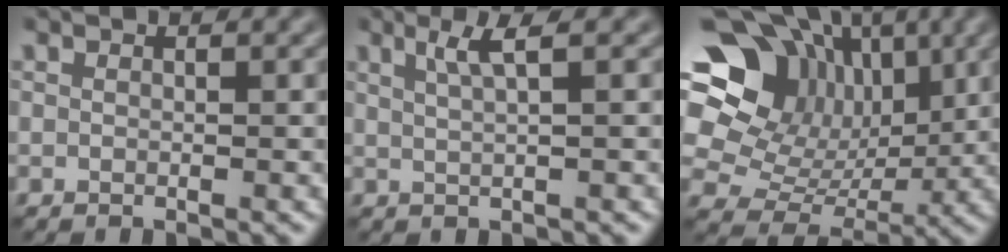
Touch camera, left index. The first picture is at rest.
{"total": 2.6, "force": [1.2, 0.5, 2.2], "torque": [-0.030, 0.003, 0.019]}
{"total": 16.8, "force": [6.3, 13.0, 8.5], "torque": [-0.193, 0.053, 0.119]}